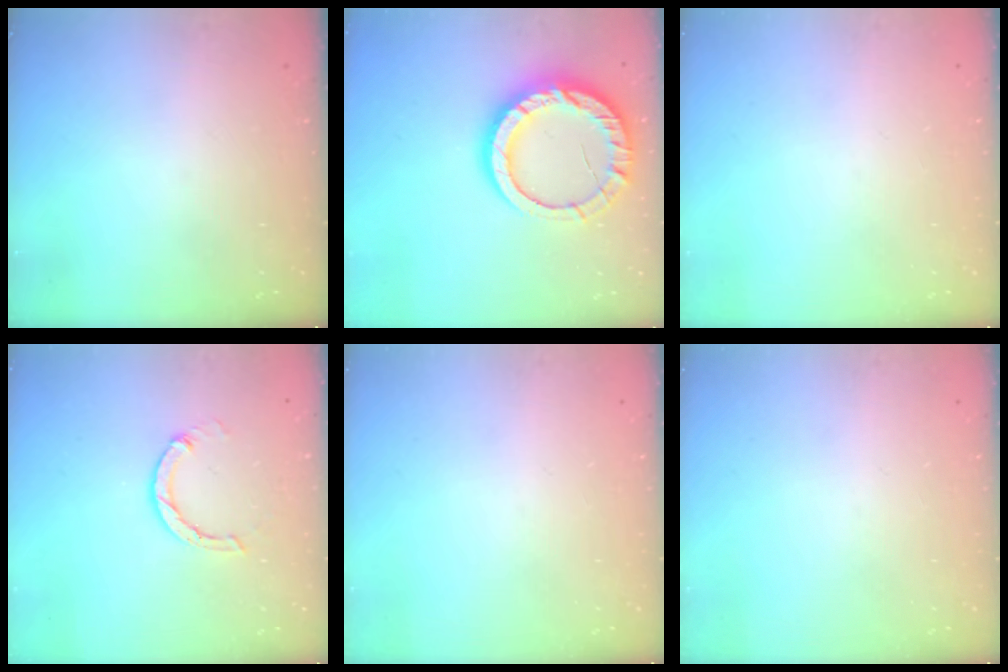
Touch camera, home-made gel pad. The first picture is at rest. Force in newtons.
{"total": 16.7, "press": 16.6, "slide": 1.4}
{"total": 0.0}
{"total": 4.4, "press": 4.3, "slide": 0.5}
{"total": 0.0}
{"total": 0.0}